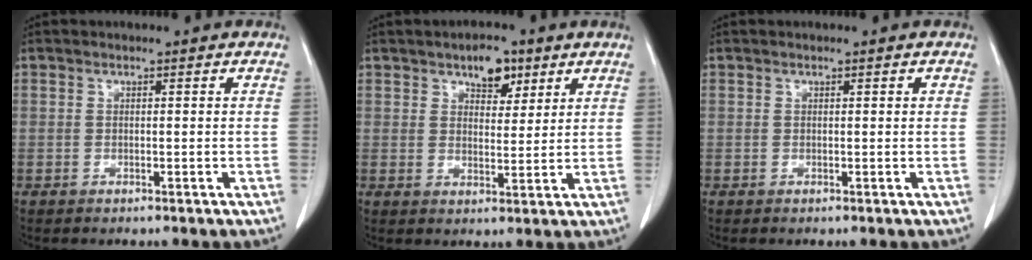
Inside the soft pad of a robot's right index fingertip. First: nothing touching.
{"total": 5.3, "force": [3.3, 2.7, 3.2], "torque": [-0.043, 0.003, 0.052]}
{"total": 0.0}